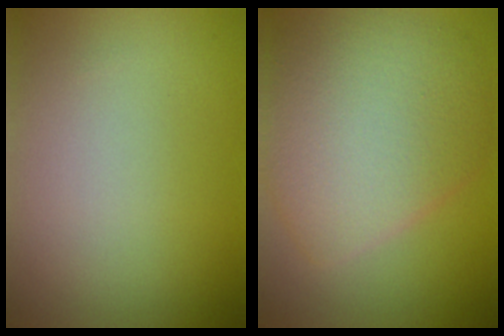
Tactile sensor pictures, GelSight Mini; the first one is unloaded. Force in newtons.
{"total": 8.2, "press": 8.2, "slide": 0.2}